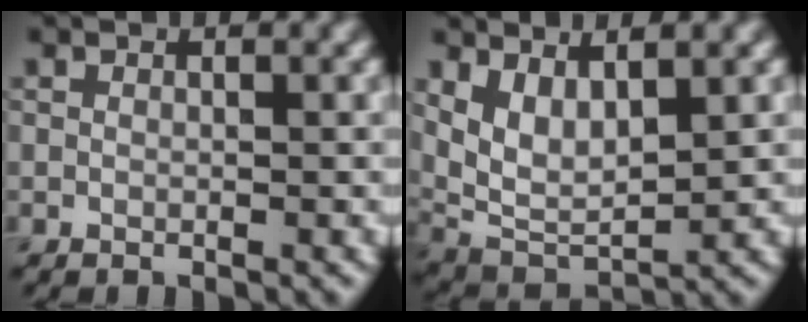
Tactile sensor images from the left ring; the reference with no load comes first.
{"total": 4.7, "force": [1.8, 2.3, 3.7], "torque": [-0.082, -0.012, 0.043]}